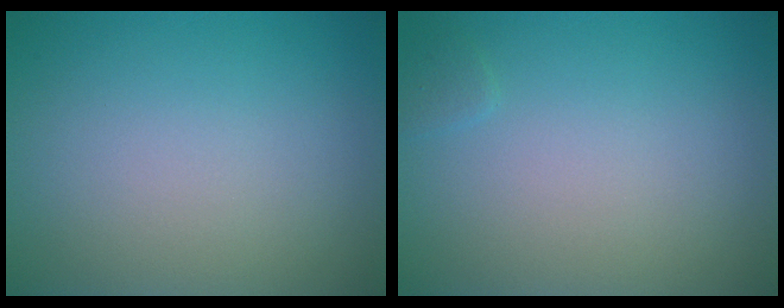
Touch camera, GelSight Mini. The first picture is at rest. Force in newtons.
{"total": 0.6, "press": 0.6, "slide": 0.0}